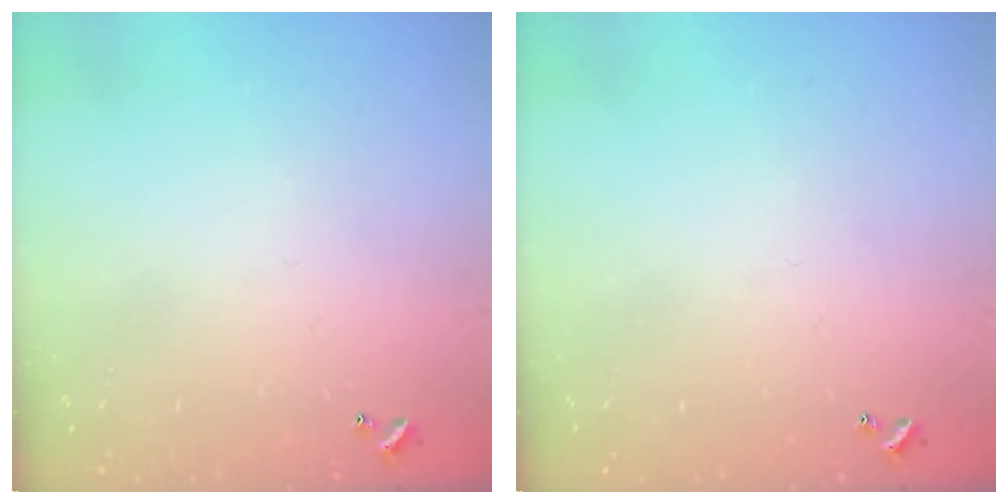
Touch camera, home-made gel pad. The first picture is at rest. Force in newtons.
{"total": 0.0}